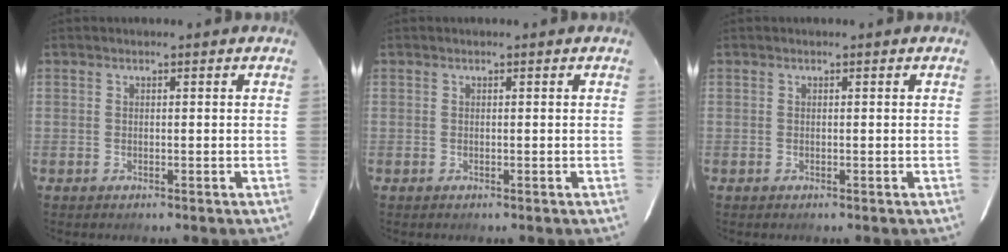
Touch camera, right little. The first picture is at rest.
{"total": 0.0}
{"total": 0.0}